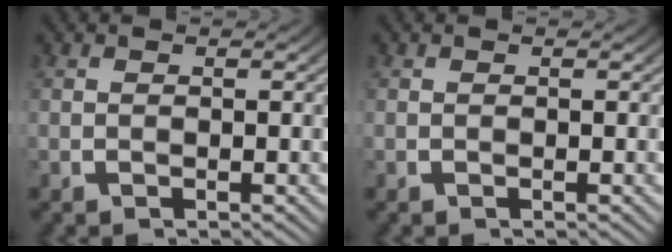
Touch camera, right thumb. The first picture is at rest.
{"total": 0.0}